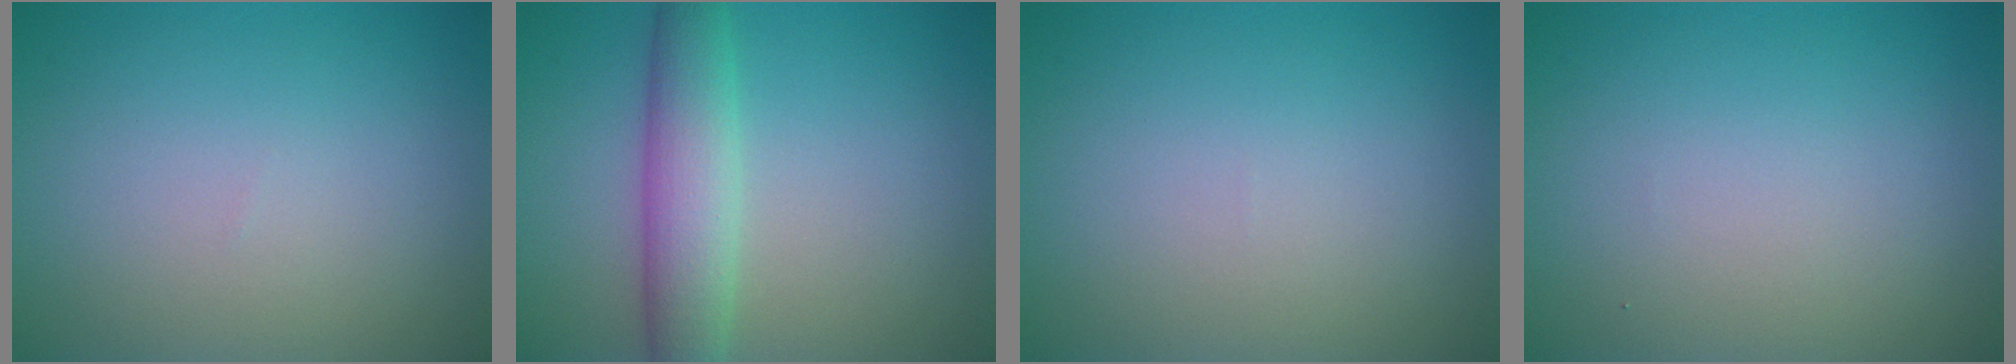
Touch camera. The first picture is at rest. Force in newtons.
{"total": 4.6, "press": 4.6, "slide": 0.1}
{"total": 0.0}
{"total": 0.0}